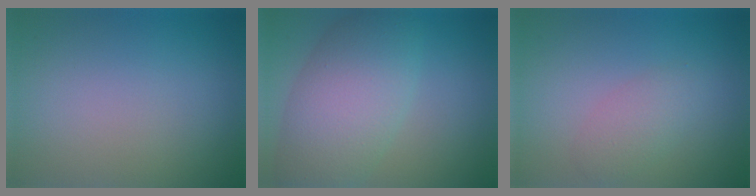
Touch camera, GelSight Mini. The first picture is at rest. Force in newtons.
{"total": 7.8, "press": 7.8, "slide": 0.3}
{"total": 2.1, "press": 2.1, "slide": 0.1}